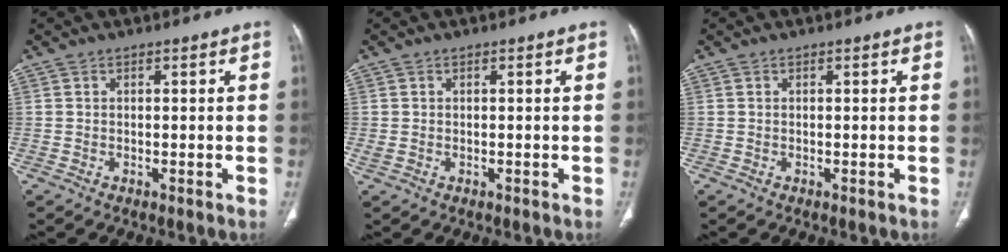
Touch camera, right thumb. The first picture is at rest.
{"total": 0.6, "force": [0.0, 0.3, 0.5], "torque": [-0.021, -0.003, 0.002]}
{"total": 0.0}